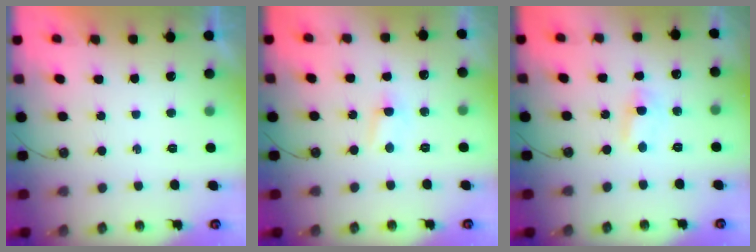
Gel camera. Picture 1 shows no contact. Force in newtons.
{"total": 2.8, "press": 2.8, "slide": 0.4}
{"total": 2.0, "press": 1.9, "slide": 0.8}